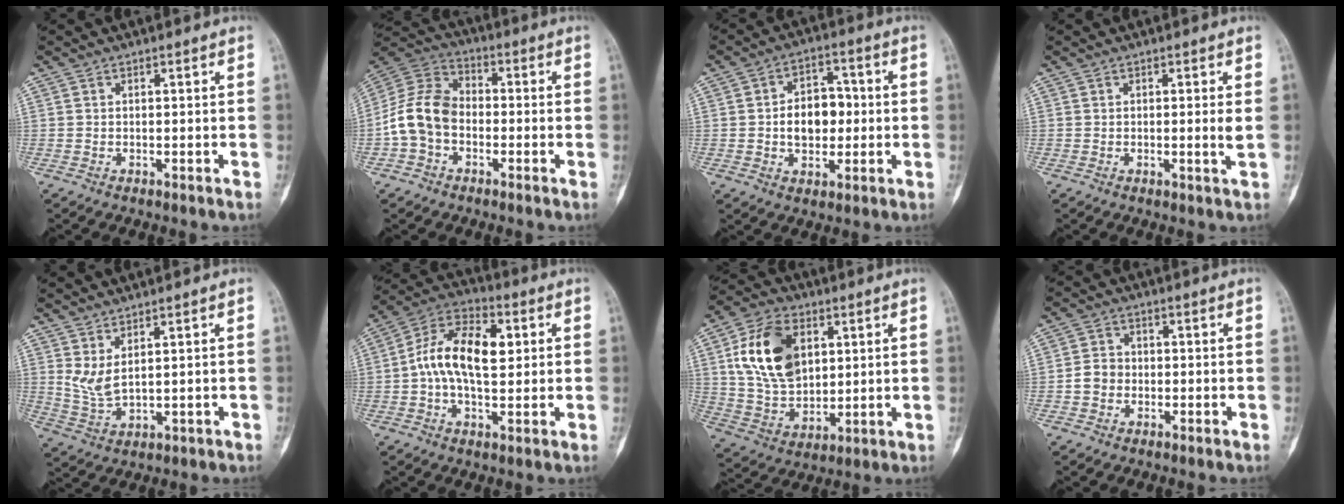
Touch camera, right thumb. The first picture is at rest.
{"total": 11.4, "force": [-2.7, 8.3, 7.4], "torque": [-0.141, 0.036, -0.065]}
{"total": 9.4, "force": [-0.3, 6.8, 6.5], "torque": [-0.069, 0.021, -0.005]}
{"total": 1.6, "force": [0.1, -0.1, 1.6], "torque": [-0.028, -0.004, 0.001]}
{"total": 4.7, "force": [2.0, 1.7, 4.0], "torque": [-0.086, -0.016, 0.054]}
{"total": 14.1, "force": [1.5, 7.8, 11.6], "torque": [-0.198, 0.026, 0.018]}
{"total": 16.5, "force": [4.7, 11.0, 11.4], "torque": [-0.187, -0.009, 0.094]}
{"total": 3.3, "force": [-1.1, 2.8, 1.5], "torque": [-0.022, 0.013, -0.027]}